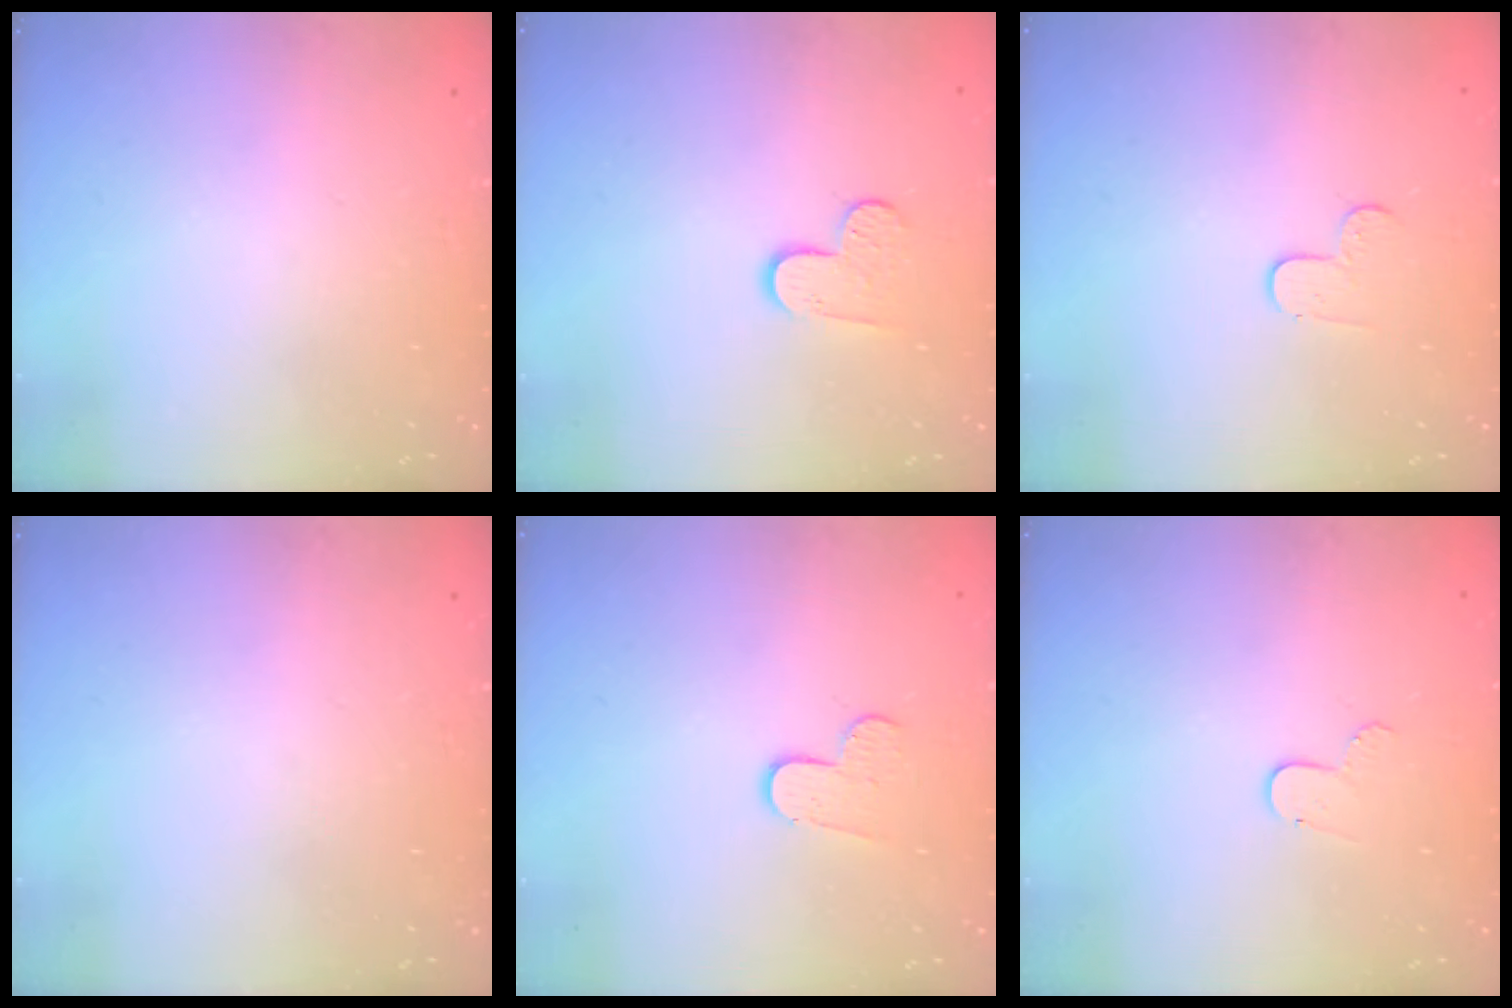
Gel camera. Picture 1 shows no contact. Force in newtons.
{"total": 5.3, "press": 5.3, "slide": 0.5}
{"total": 3.5, "press": 3.5, "slide": 0.4}
{"total": 0.0}
{"total": 6.5, "press": 6.5, "slide": 0.6}
{"total": 4.9, "press": 4.9, "slide": 0.5}